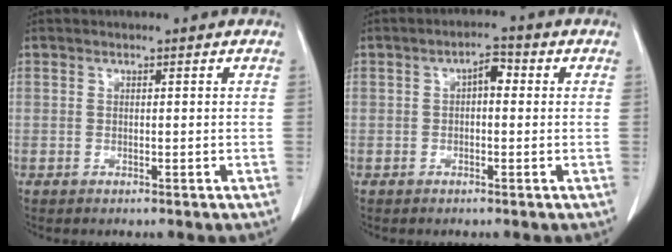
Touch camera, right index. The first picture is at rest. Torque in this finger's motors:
{"motor_torque": [0.40, -0.03, 0.03, 0.01]}